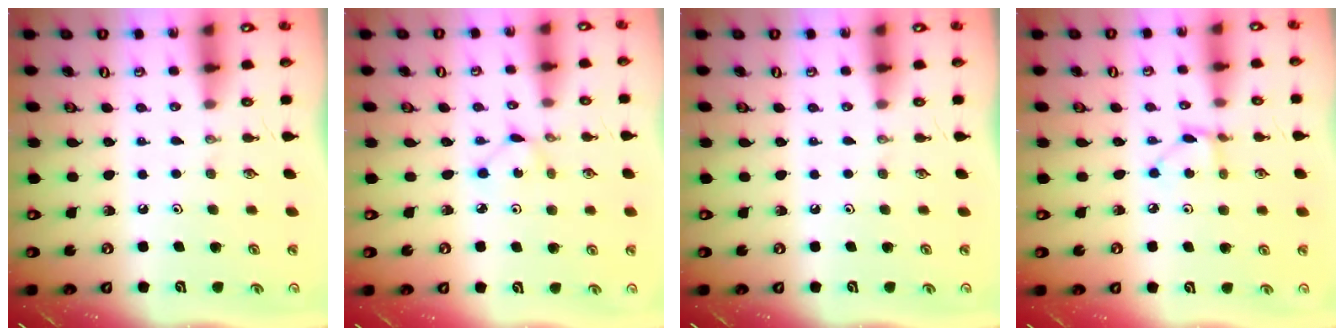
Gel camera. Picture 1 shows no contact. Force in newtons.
{"total": 1.8, "press": 1.8, "slide": 0.3}
{"total": 0.0}
{"total": 2.9, "press": 2.9, "slide": 0.3}